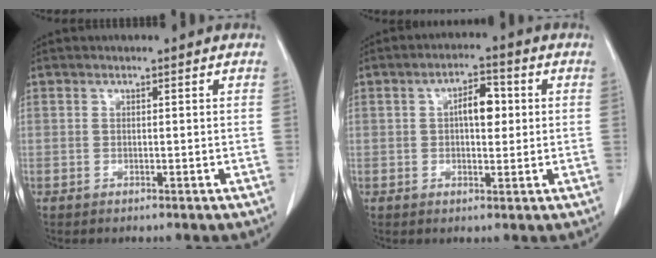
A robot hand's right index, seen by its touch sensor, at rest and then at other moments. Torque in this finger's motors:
{"motor_torque": [0.61, -0.07, 0.12, 0.08]}